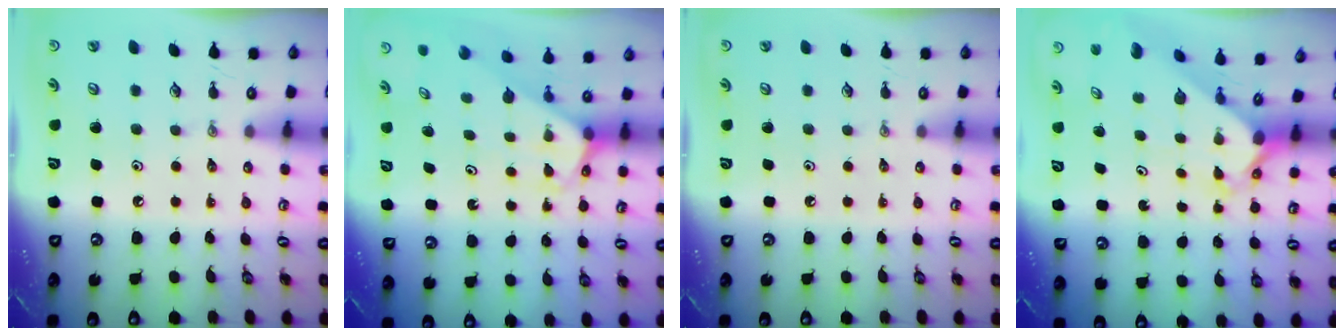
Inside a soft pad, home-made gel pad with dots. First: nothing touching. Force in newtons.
{"total": 2.6, "press": 2.6, "slide": 0.1}
{"total": 0.0}
{"total": 2.3, "press": 2.3, "slide": 0.1}